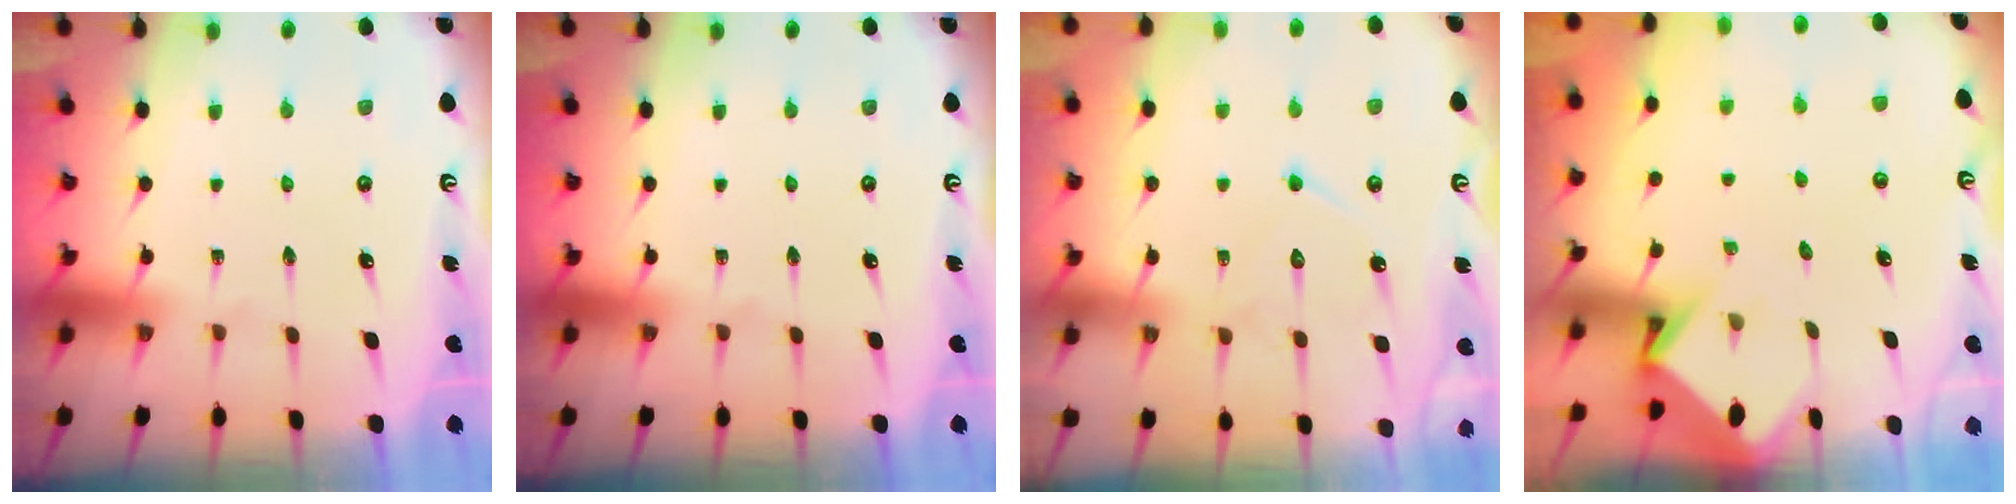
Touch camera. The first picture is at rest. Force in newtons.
{"total": 0.0}
{"total": 9.7, "press": 9.7, "slide": 0.9}
{"total": 3.8, "press": 3.8, "slide": 0.3}